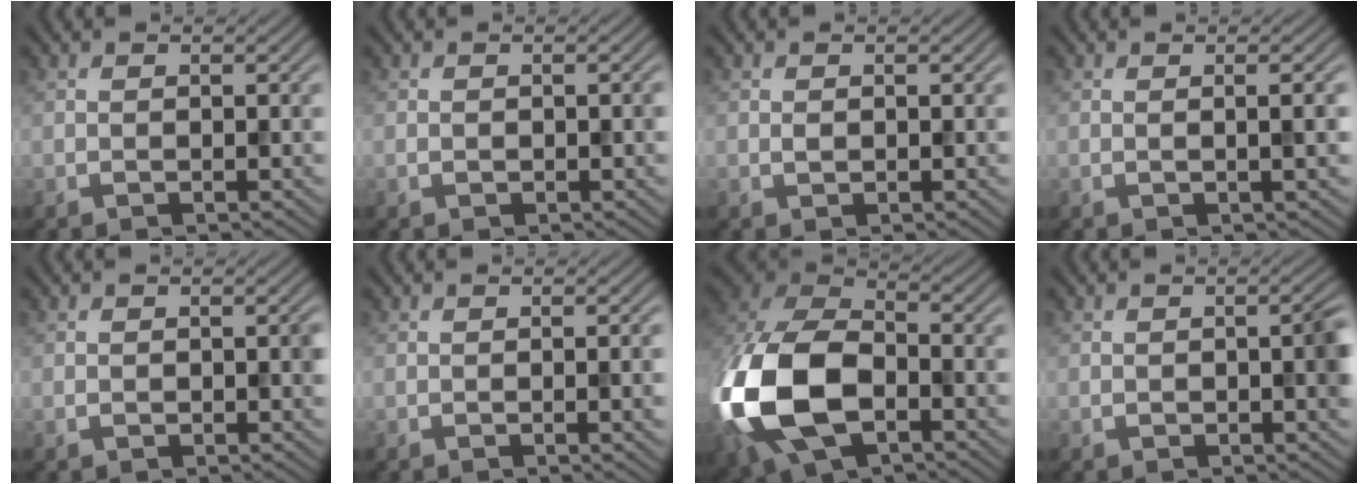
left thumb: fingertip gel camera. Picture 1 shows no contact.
{"total": 1.1, "force": [-0.3, 0.7, 0.7], "torque": [-0.014, -0.003, -0.004]}
{"total": 0.7, "force": [0.1, 0.5, 0.4], "torque": [-0.009, -0.002, 0.000]}
{"total": 2.3, "force": [0.1, 0.4, 2.2], "torque": [-0.031, 0.007, -0.003]}
{"total": 1.4, "force": [-0.3, 0.9, 1.1], "torque": [-0.017, -0.002, -0.003]}
{"total": 3.3, "force": [-0.4, 0.9, 3.2], "torque": [-0.043, 0.000, -0.004]}
{"total": 17.8, "force": [-4.8, 11.2, 13.0], "torque": [-0.337, -0.038, -0.088]}
{"total": 2.4, "force": [-0.2, 0.7, 2.3], "torque": [-0.035, 0.001, -0.003]}